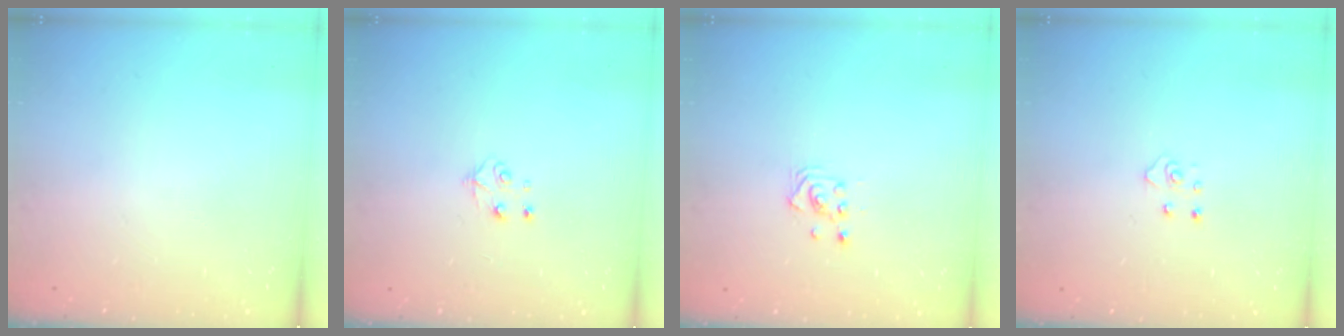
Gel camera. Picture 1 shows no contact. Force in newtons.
{"total": 4.5, "press": 4.5, "slide": 0.4}
{"total": 3.1, "press": 3.1, "slide": 0.2}
{"total": 4.1, "press": 4.0, "slide": 0.5}